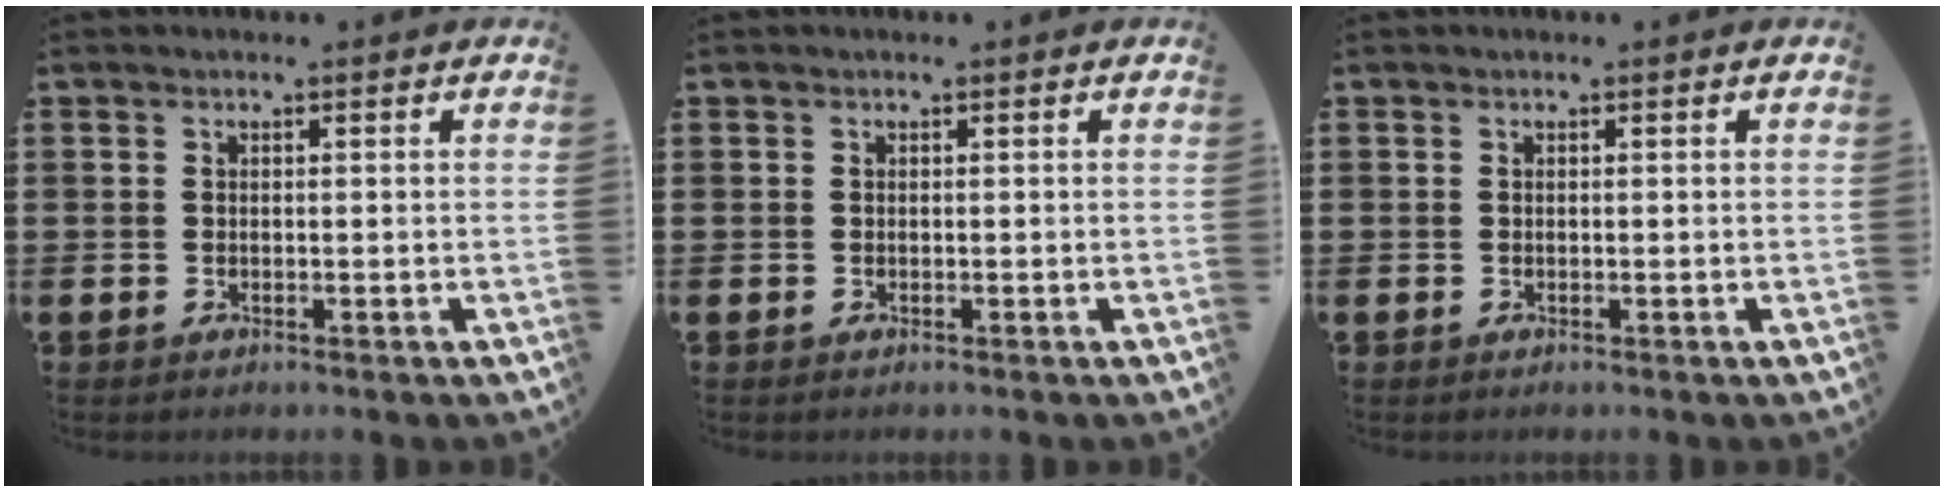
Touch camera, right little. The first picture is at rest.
{"total": 0.0}
{"total": 0.0}